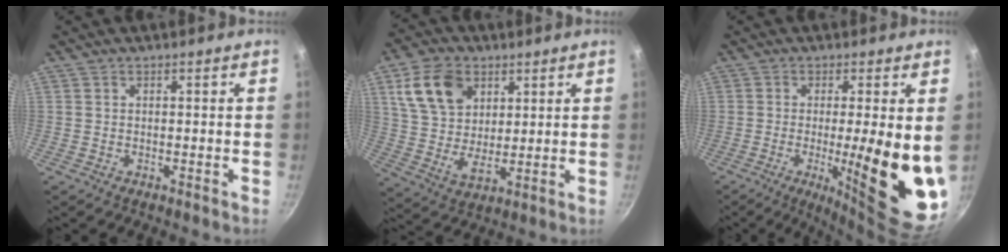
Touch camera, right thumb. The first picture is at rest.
{"total": 13.6, "force": [5.7, 9.3, 8.2], "torque": [-0.129, -0.014, 0.111]}
{"total": 17.1, "force": [-1.3, 3.5, 16.6], "torque": [-0.218, -0.032, -0.013]}